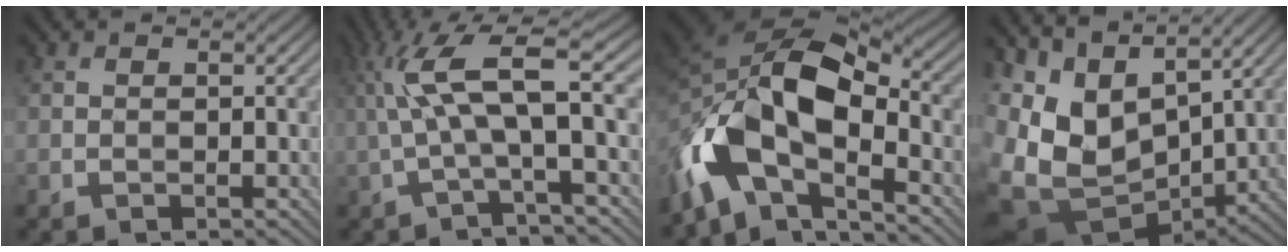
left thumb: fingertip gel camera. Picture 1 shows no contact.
{"total": 8.8, "force": [0.5, 1.9, 8.5], "torque": [-0.162, 0.021, 0.001]}
{"total": 14.0, "force": [-4.4, 7.9, 10.7], "torque": [-0.211, -0.012, -0.086]}
{"total": 12.0, "force": [2.2, 8.0, 8.6], "torque": [-0.202, -0.013, 0.057]}